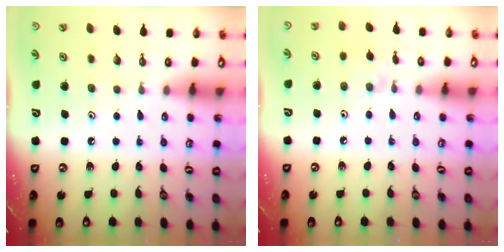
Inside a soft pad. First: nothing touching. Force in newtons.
{"total": 2.9, "press": 2.8, "slide": 0.5}